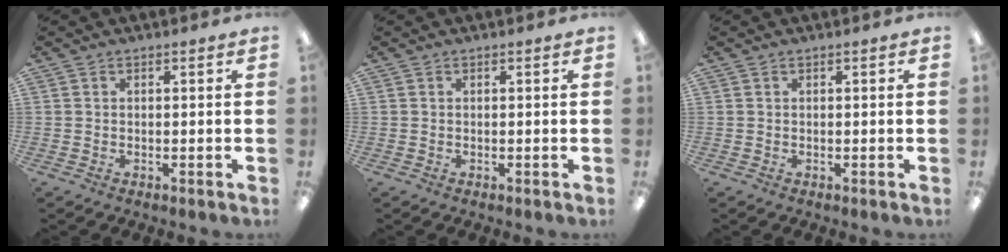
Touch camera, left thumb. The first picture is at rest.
{"total": 0.0}
{"total": 0.0}